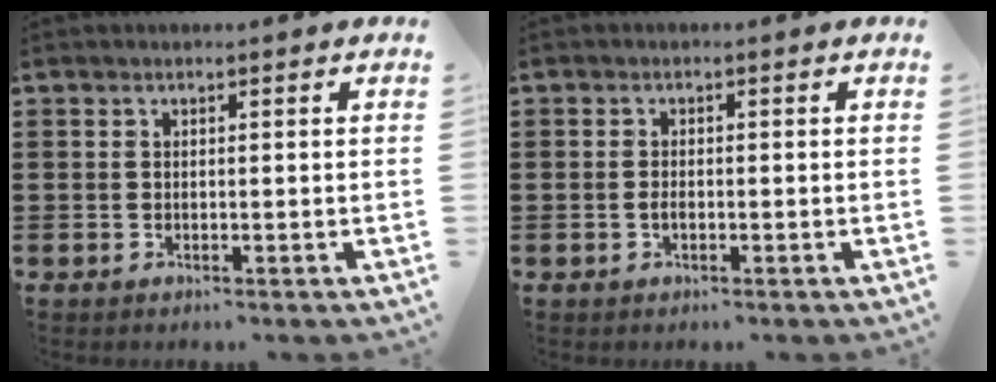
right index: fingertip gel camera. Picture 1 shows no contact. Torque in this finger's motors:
{"motor_torque": [1.10, 1.04, 0.17, 0.04]}